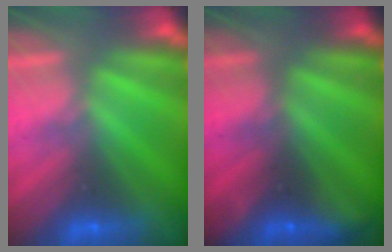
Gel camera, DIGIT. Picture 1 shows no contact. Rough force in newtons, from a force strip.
{"total": 2.4}